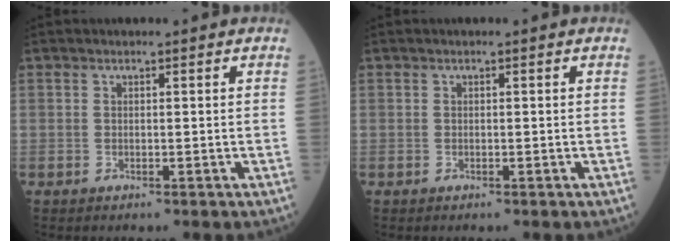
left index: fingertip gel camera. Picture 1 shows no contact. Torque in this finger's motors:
{"motor_torque": [0.00, 0.00, -0.02, 0.00]}